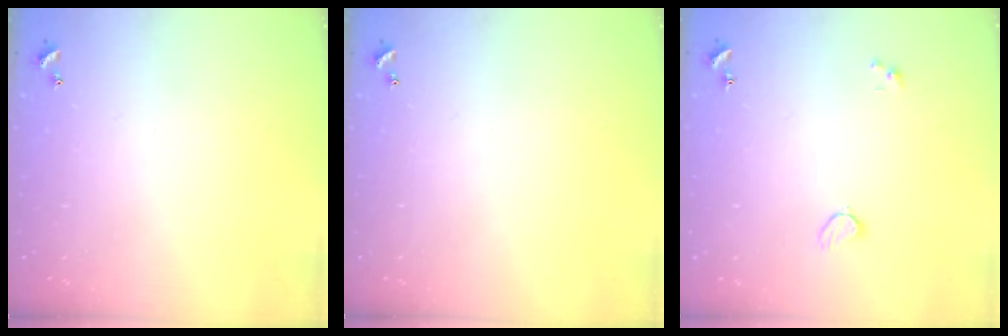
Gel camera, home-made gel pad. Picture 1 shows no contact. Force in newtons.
{"total": 0.0}
{"total": 1.5, "press": 1.4, "slide": 0.6}